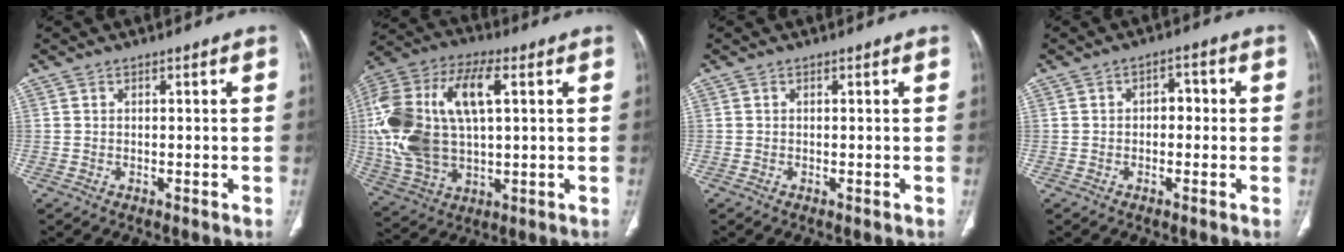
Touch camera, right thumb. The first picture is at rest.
{"total": 23.1, "force": [3.7, 12.0, 19.3], "torque": [-0.417, 0.013, 0.066]}
{"total": 0.0}
{"total": 3.5, "force": [0.0, 2.4, 2.5], "torque": [-0.016, 0.014, -0.008]}